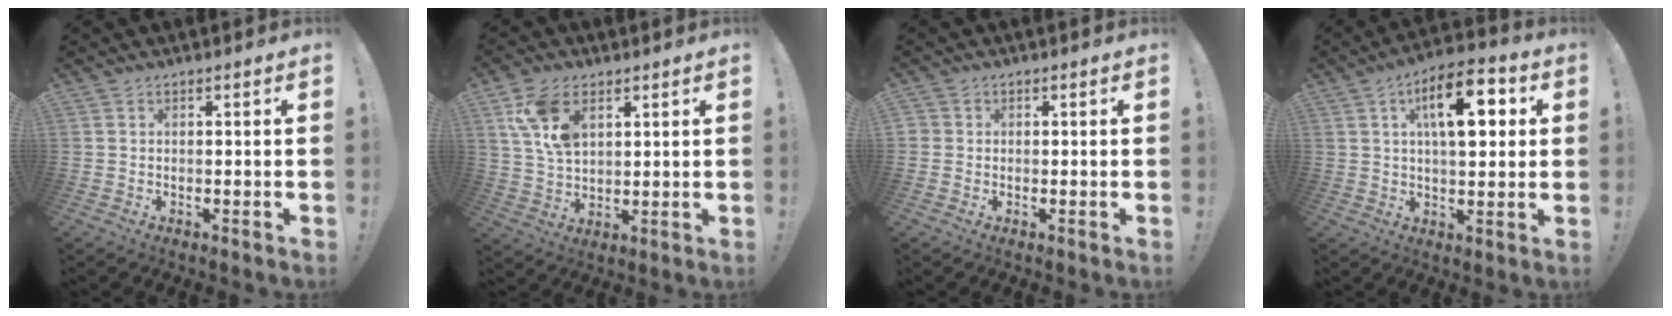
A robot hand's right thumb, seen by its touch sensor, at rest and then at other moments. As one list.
[{"total": 11.7, "force": [5.6, 6.9, 7.5], "torque": [-0.146, -0.013, 0.106]}, {"total": 1.5, "force": [-0.1, 1.5, 0.3], "torque": [-0.004, 0.004, -0.003]}, {"total": 14.7, "force": [4.5, 6.4, 12.4], "torque": [-0.184, 0.003, 0.070]}]